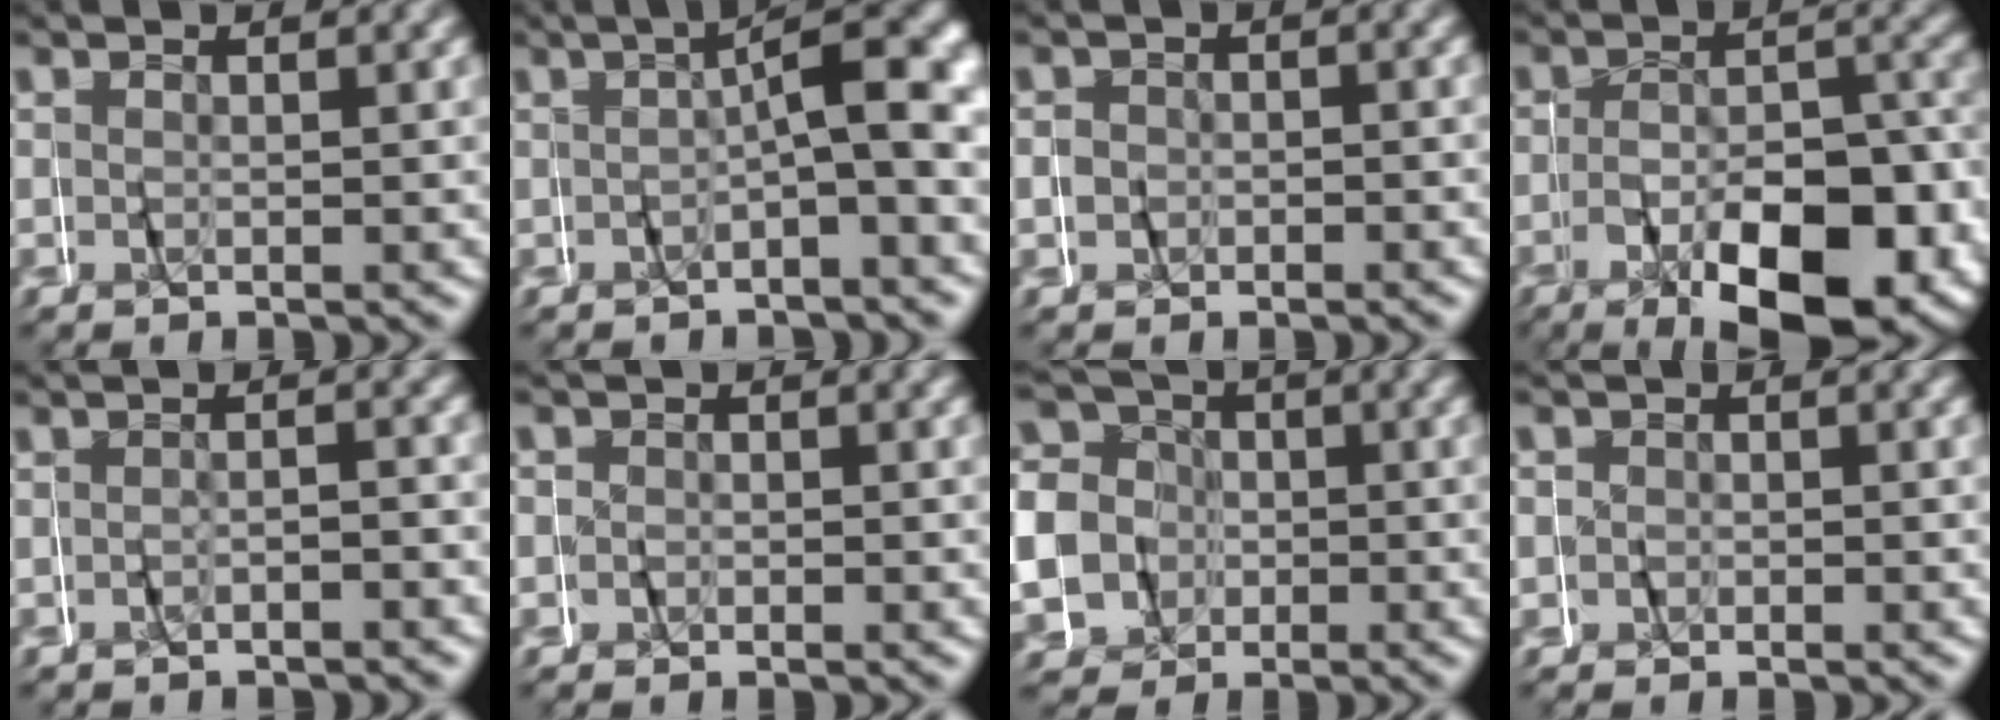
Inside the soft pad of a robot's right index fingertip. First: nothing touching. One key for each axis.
{"total": 6.6, "fx": -0.4, "fy": 2.0, "fz": 6.3, "tx": -0.065, "ty": 0.019, "tz": -0.011}
{"total": 1.5, "fx": -0.6, "fy": 1.4, "fz": -0.1, "tx": -0.006, "ty": -0.002, "tz": -0.013}
{"total": 10.8, "fx": -5.3, "fy": 5.3, "fz": 7.8, "tx": -0.126, "ty": -0.015, "tz": -0.078}
{"total": 1.6, "fx": -1.5, "fy": 0.3, "fz": 0.4, "tx": -0.005, "ty": 0.009, "tz": -0.031}
{"total": 1.5, "fx": -0.2, "fy": 1.5, "fz": 0.1, "tx": 0.000, "ty": 0.003, "tz": -0.008}
{"total": 11.7, "fx": 1.0, "fy": 10.8, "fz": 4.3, "tx": -0.098, "ty": -0.009, "tz": 0.005}
{"total": 1.9, "fx": 0.0, "fy": 1.9, "fz": 0.2, "tx": -0.004, "ty": 0.004, "tz": -0.004}